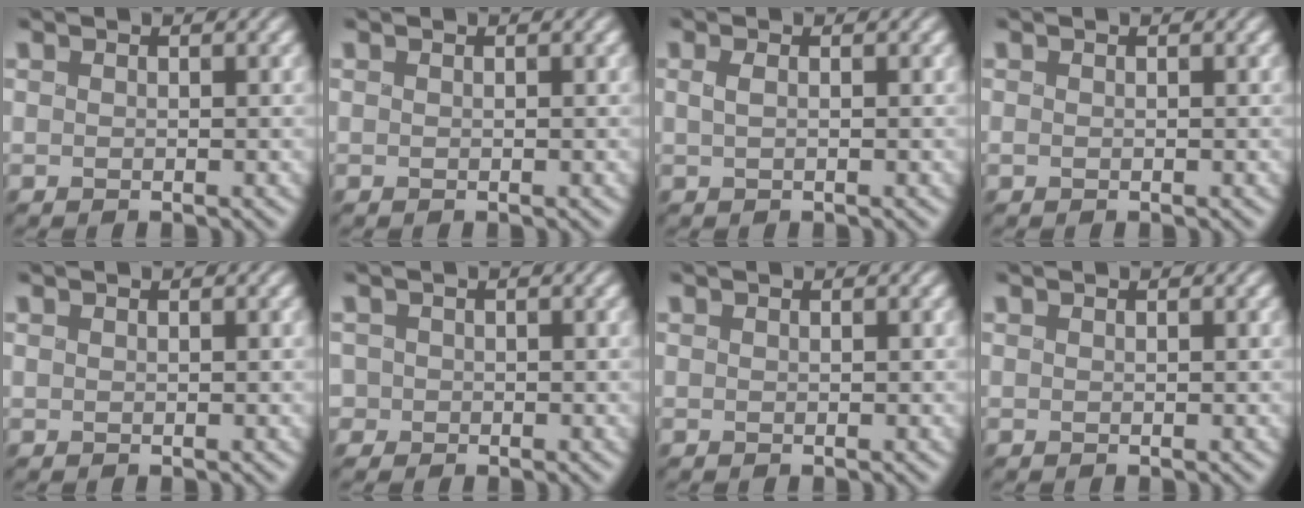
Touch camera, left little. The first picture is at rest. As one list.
[{"total": 0.0}, {"total": 0.9, "force": [-0.1, 0.3, 0.8], "torque": [-0.020, 0.000, -0.001]}, {"total": 0.0}, {"total": 0.0}, {"total": 1.2, "force": [-0.4, 1.2, 0.2], "torque": [0.003, 0.001, -0.010]}, {"total": 0.0}, {"total": 0.0}]